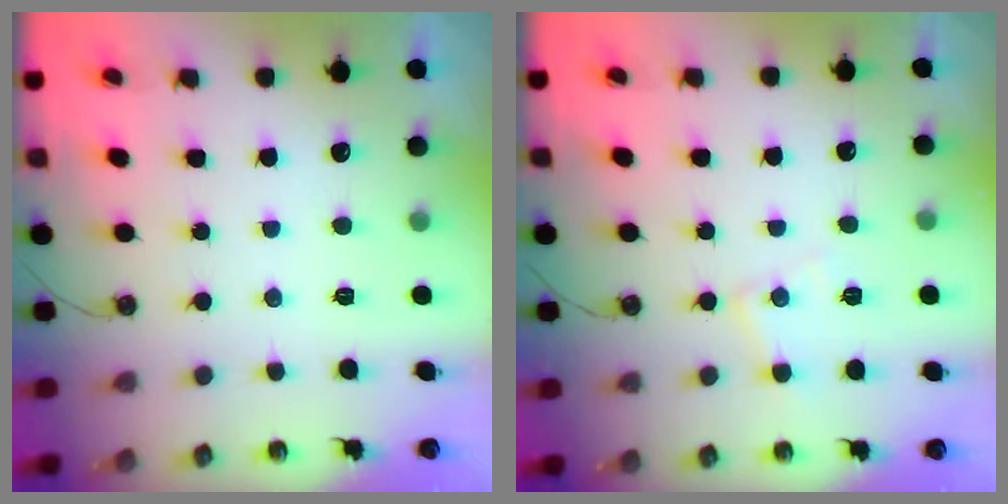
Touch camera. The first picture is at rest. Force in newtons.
{"total": 7.1, "press": 7.0, "slide": 0.4}